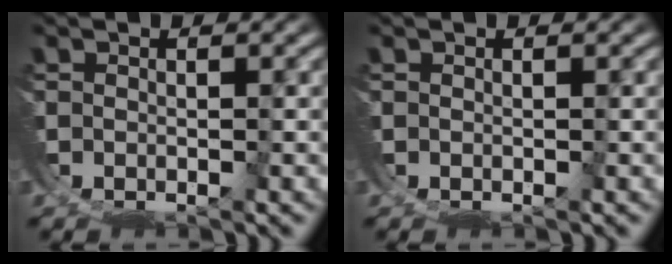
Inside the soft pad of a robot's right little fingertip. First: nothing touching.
{"total": 0.0}